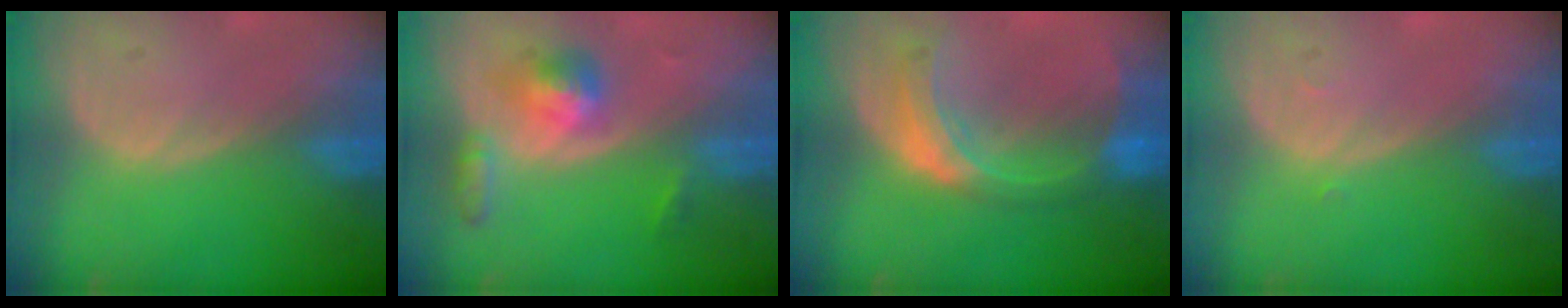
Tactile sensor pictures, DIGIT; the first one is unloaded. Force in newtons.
{"total": 5.2, "press": 4.9, "slide": 1.7}
{"total": 8.1, "press": 7.1, "slide": 3.7}
{"total": 0.5, "press": 0.4, "slide": 0.3}